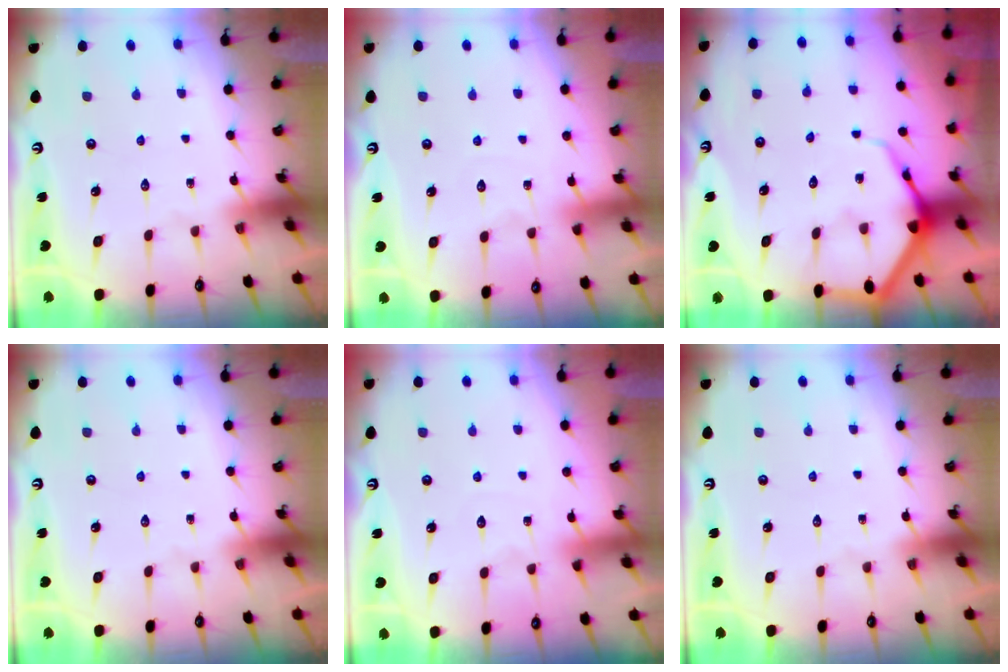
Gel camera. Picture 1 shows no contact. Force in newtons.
{"total": 4.3, "press": 4.3, "slide": 0.5}
{"total": 6.9, "press": 6.8, "slide": 0.8}
{"total": 0.0}
{"total": 4.3, "press": 4.3, "slide": 0.5}
{"total": 0.0}